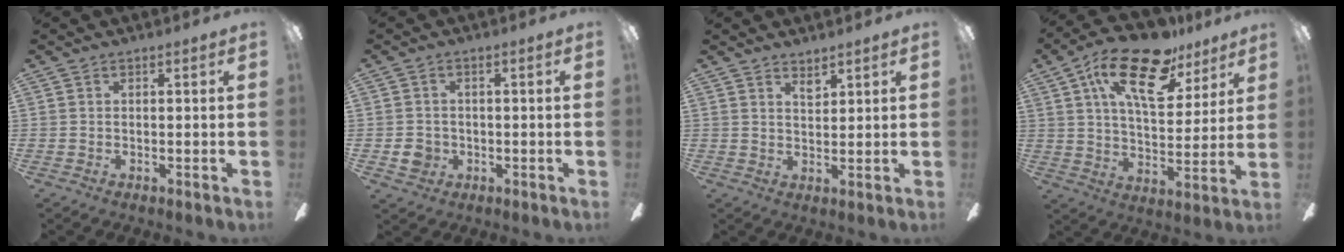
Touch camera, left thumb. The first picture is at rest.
{"total": 3.7, "force": [-0.9, 3.4, 1.3], "torque": [-0.022, 0.003, -0.017]}
{"total": 3.0, "force": [2.7, 1.0, 1.0], "torque": [-0.007, -0.014, 0.046]}
{"total": 20.3, "force": [11.3, 9.1, 14.1], "torque": [-0.236, -0.040, 0.190]}